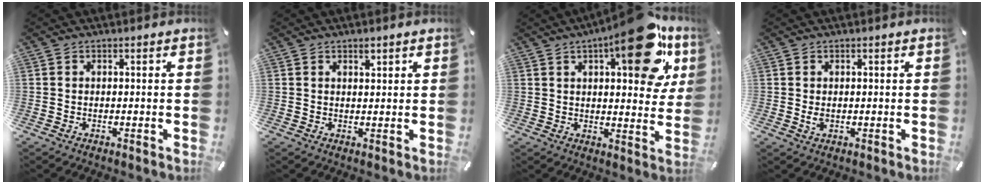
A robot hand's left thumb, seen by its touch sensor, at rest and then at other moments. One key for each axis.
{"total": 1.4, "fx": 1.1, "fy": 0.5, "fz": 0.8, "tx": -0.009, "ty": -0.005, "tz": 0.018}
{"total": 20.8, "fx": 10.6, "fy": 8.0, "fz": 16.1, "tx": -0.206, "ty": -0.057, "tz": 0.159}
{"total": 1.6, "fx": 0.1, "fy": 1.0, "fz": 1.3, "tx": -0.033, "ty": 0.000, "tz": -0.002}